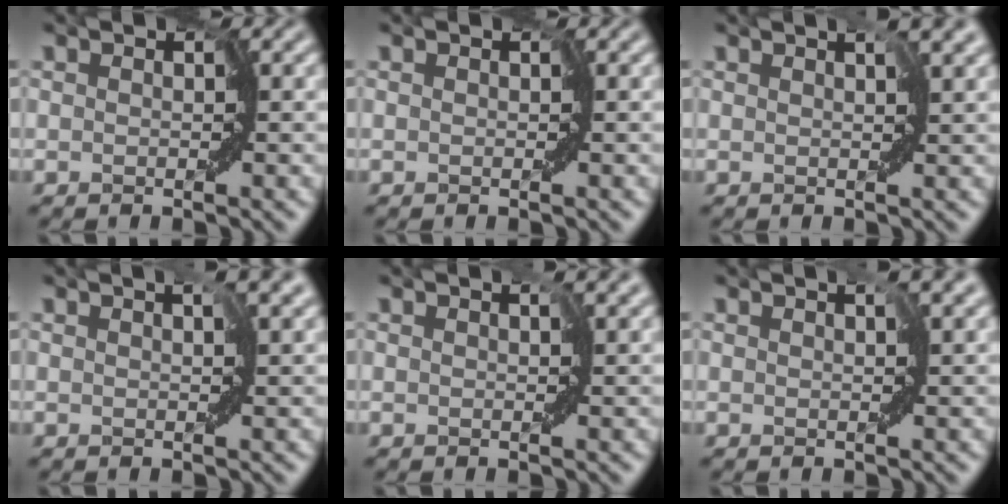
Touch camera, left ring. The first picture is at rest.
{"total": 0.0}
{"total": 2.3, "force": [1.2, 0.6, 1.9], "torque": [-0.028, 0.005, 0.021]}
{"total": 2.4, "force": [1.1, 0.6, 2.0], "torque": [-0.031, 0.006, 0.020]}
{"total": 1.3, "force": [0.7, 0.4, 1.0], "torque": [-0.013, 0.004, 0.012]}
{"total": 1.8, "force": [0.9, 0.4, 1.5], "torque": [-0.023, 0.006, 0.017]}